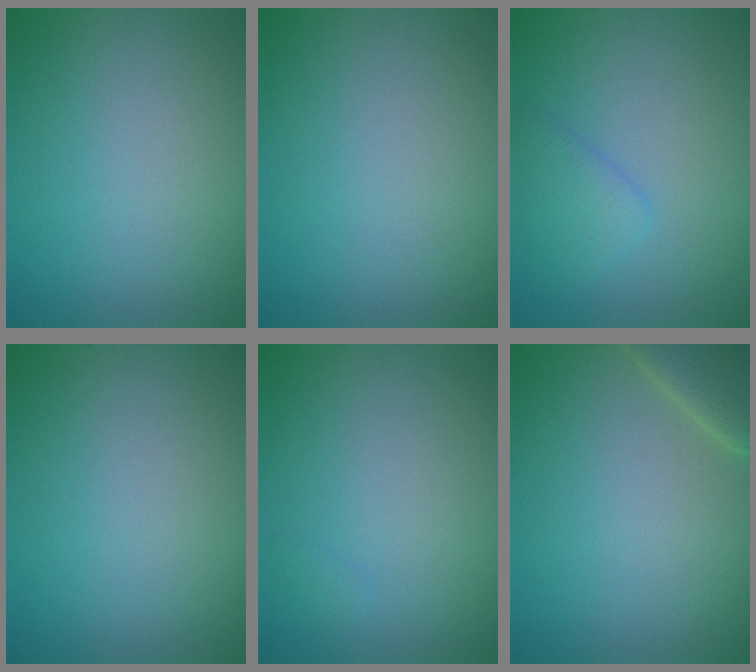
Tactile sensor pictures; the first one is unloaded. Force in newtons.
{"total": 0.0}
{"total": 2.3, "press": 2.3, "slide": 0.2}
{"total": 0.0}
{"total": 0.5, "press": 0.5, "slide": 0.0}
{"total": 3.8, "press": 3.8, "slide": 0.4}